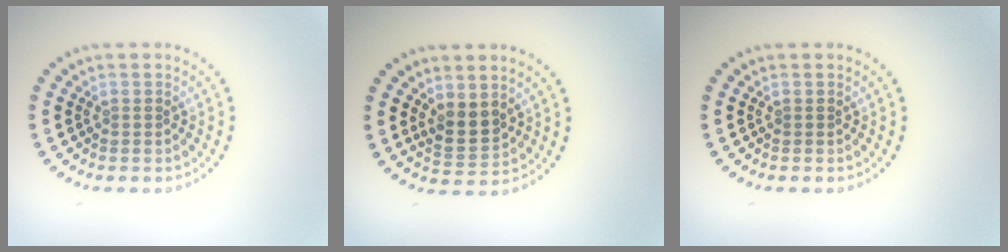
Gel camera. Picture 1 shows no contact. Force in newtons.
{"total": 2.6, "press": 2.3, "slide": 1.1}
{"total": 0.0}